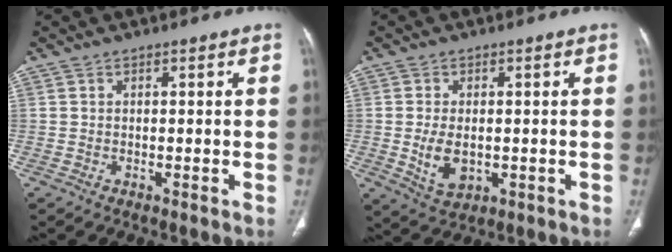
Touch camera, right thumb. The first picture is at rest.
{"total": 6.3, "force": [-0.7, 3.9, 4.8], "torque": [-0.084, -0.010, -0.002]}